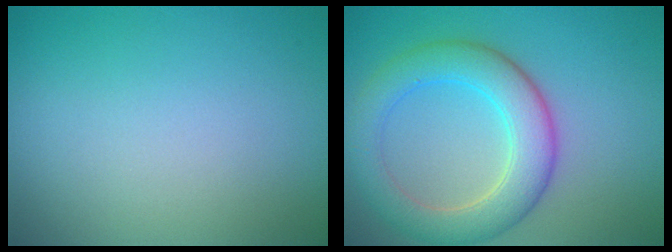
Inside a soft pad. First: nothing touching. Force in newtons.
{"total": 5.7, "press": 5.7, "slide": 0.3}